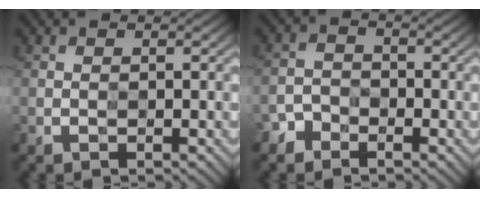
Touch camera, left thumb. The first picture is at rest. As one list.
[{"total": 3.0, "force": [-2.5, 1.6, -0.2], "torque": [0.013, -0.001, -0.056]}]